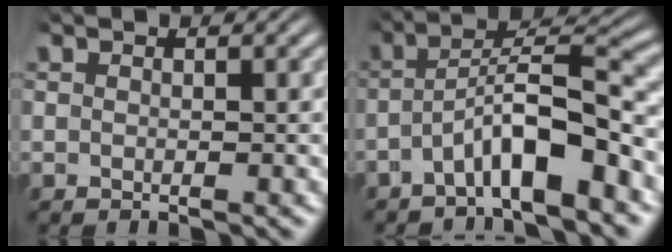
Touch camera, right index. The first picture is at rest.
{"total": 4.9, "force": [-2.0, 1.2, 4.3], "torque": [-0.072, 0.002, -0.036]}